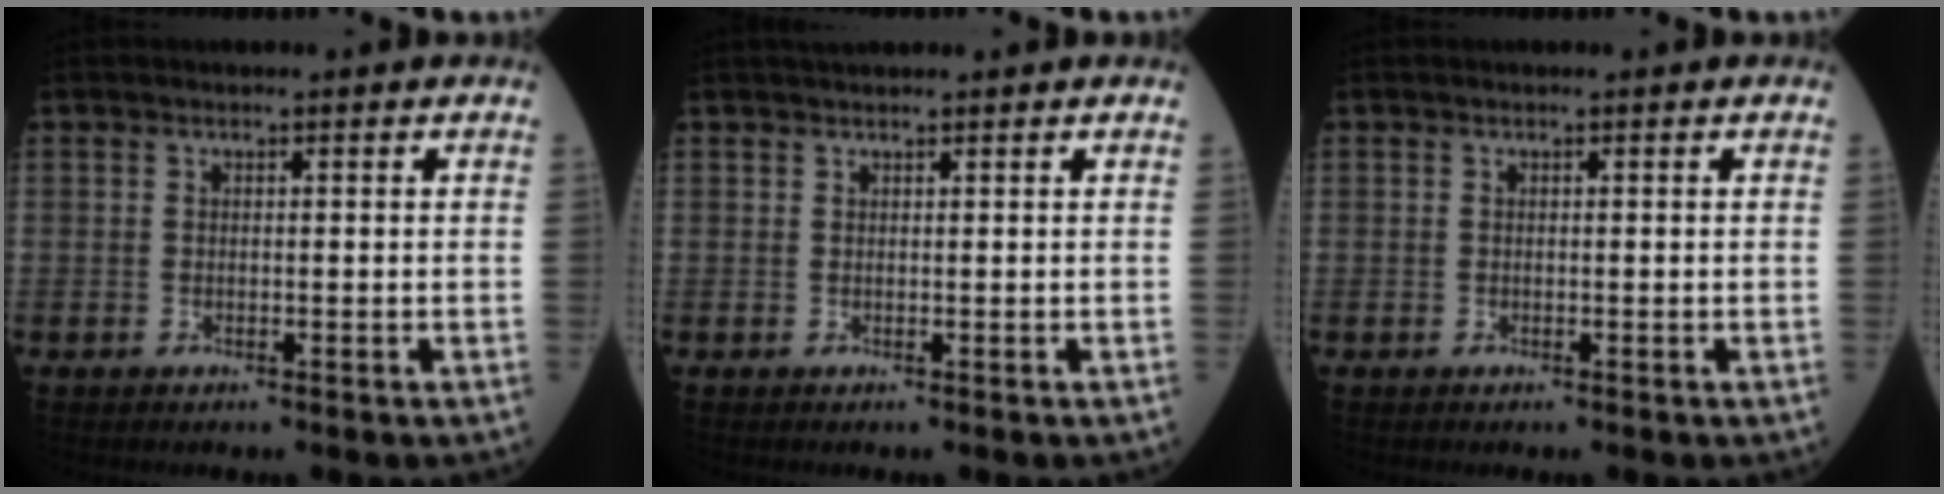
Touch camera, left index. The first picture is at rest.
{"total": 1.2, "force": [1.1, 0.0, 0.4], "torque": [-0.008, 0.029, 0.032]}
{"total": 0.0}